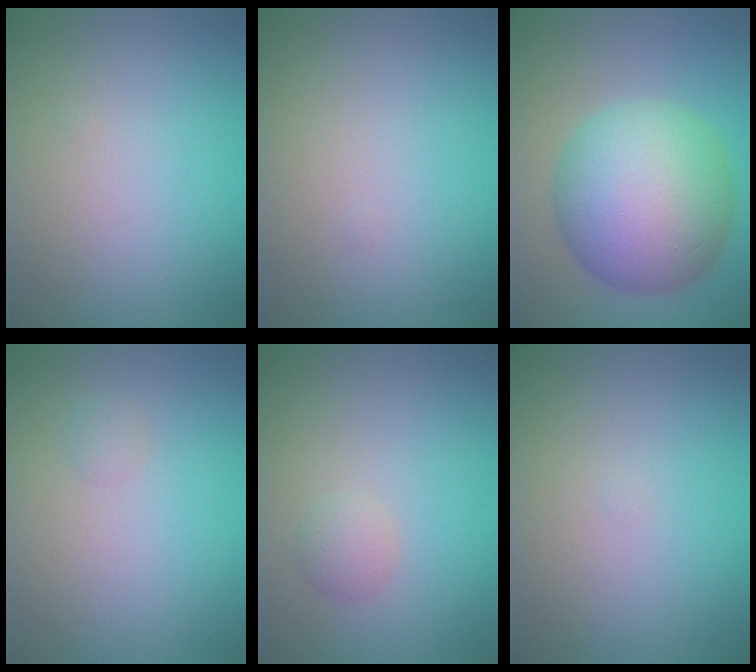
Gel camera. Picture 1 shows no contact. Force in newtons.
{"total": 0.0}
{"total": 12.3, "press": 12.3, "slide": 0.3}
{"total": 0.7, "press": 0.7, "slide": 0.0}
{"total": 1.4, "press": 1.4, "slide": 0.1}
{"total": 0.0}